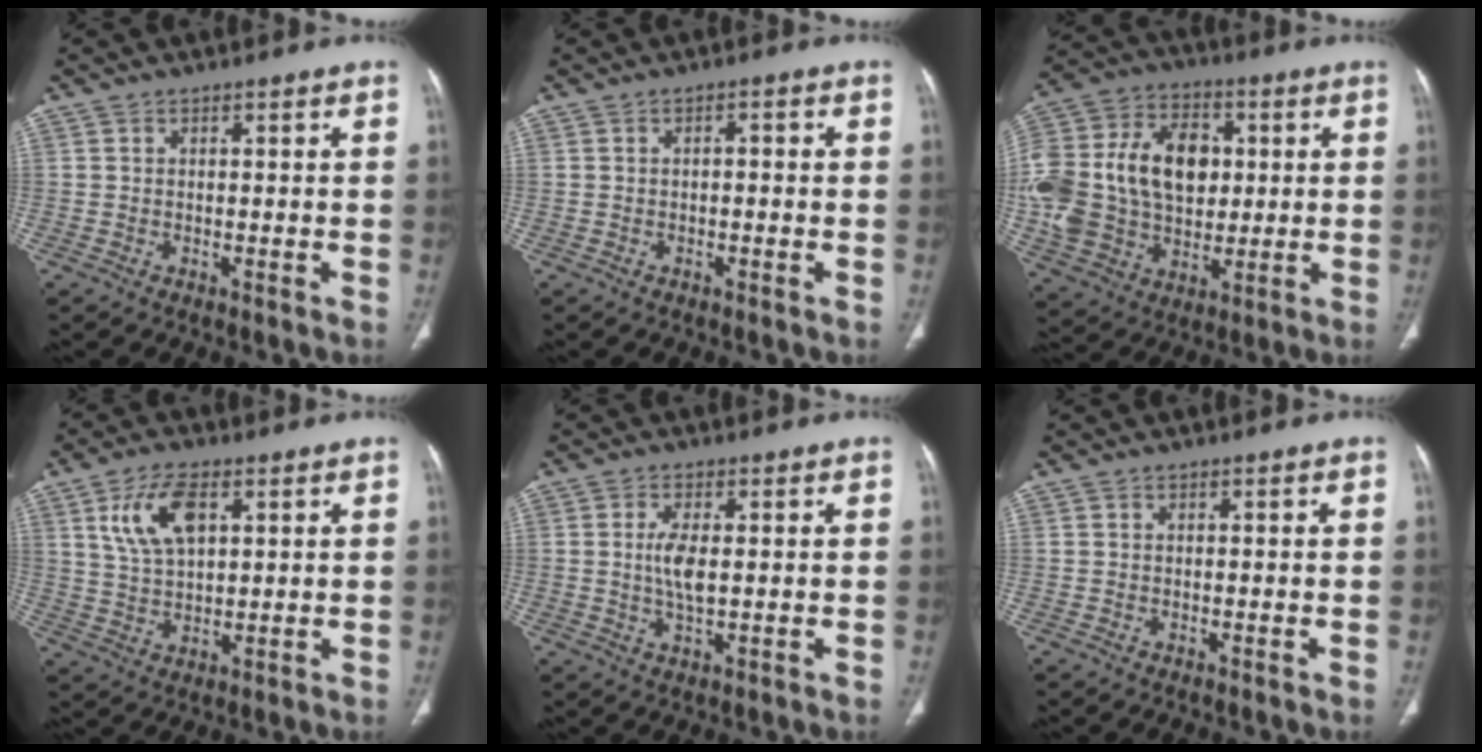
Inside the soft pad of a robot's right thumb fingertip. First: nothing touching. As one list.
[{"total": 1.3, "force": [-0.2, 0.7, 1.1], "torque": [-0.009, 0.006, -0.006]}, {"total": 26.0, "force": [1.8, 18.6, 18.1], "torque": [-0.373, 0.025, 0.047]}, {"total": 9.7, "force": [3.8, 5.0, 7.4], "torque": [-0.137, -0.008, 0.077]}, {"total": 4.9, "force": [0.3, 1.9, 4.5], "torque": [-0.096, -0.006, 0.008]}, {"total": 0.0}]